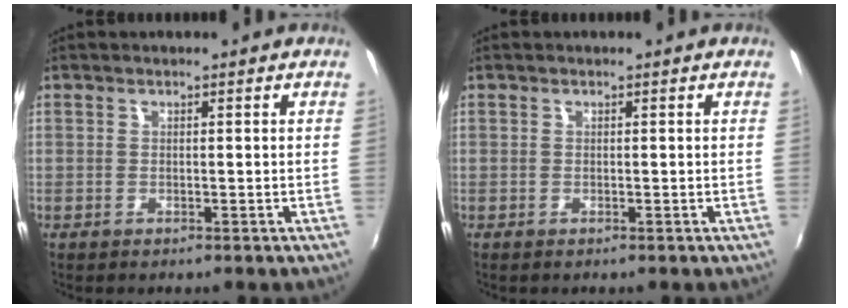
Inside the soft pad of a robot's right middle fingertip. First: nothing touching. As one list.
[{"total": 0.0}]